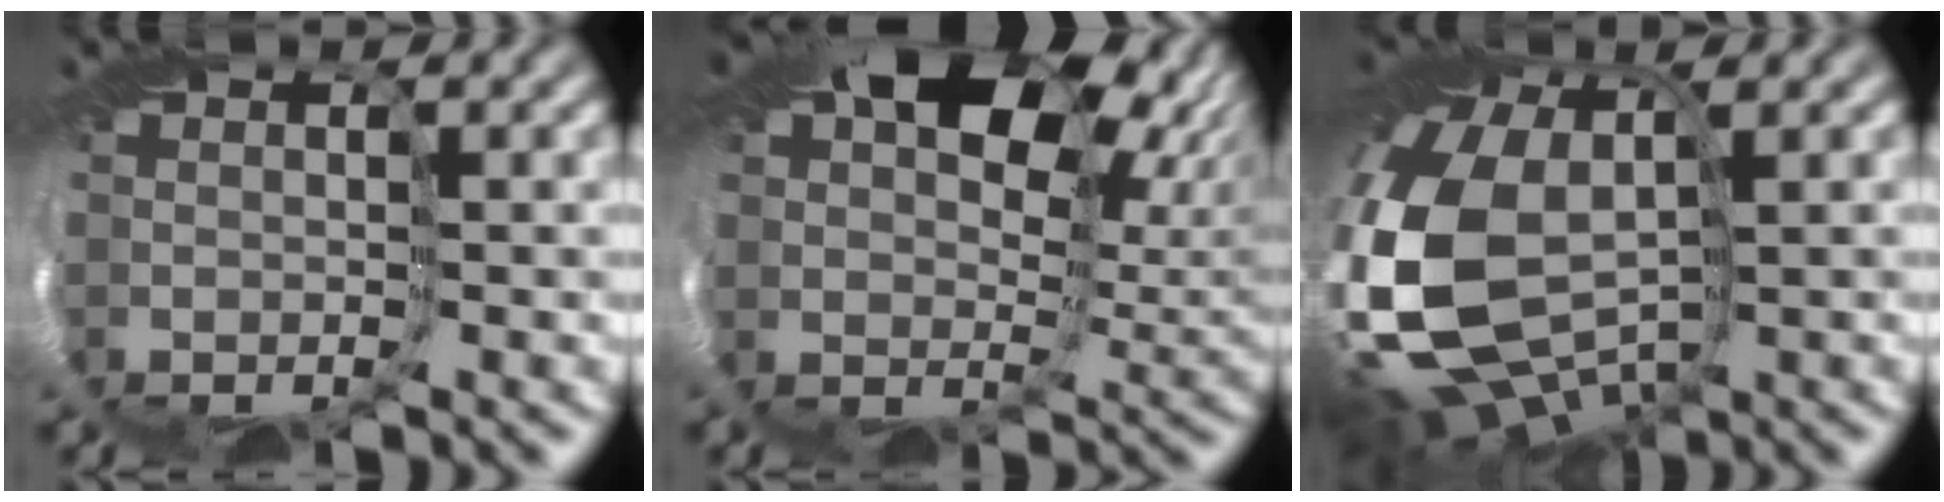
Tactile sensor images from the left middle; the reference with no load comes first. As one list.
[{"total": 16.2, "force": [7.5, 9.9, 10.3], "torque": [-0.171, 0.031, 0.150]}, {"total": 11.3, "force": [-2.3, 7.3, 8.3], "torque": [-0.234, -0.001, -0.046]}]